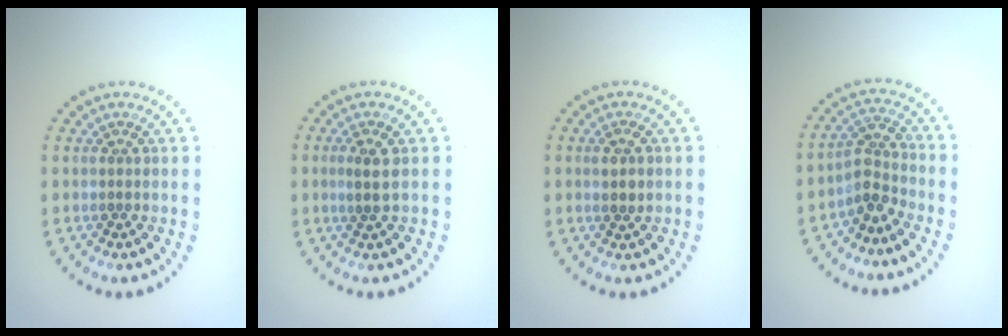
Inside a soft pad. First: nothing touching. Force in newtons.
{"total": 1.9, "press": 1.7, "slide": 0.7}
{"total": 1.2, "press": 1.1, "slide": 0.5}
{"total": 2.7, "press": 2.0, "slide": 1.8}